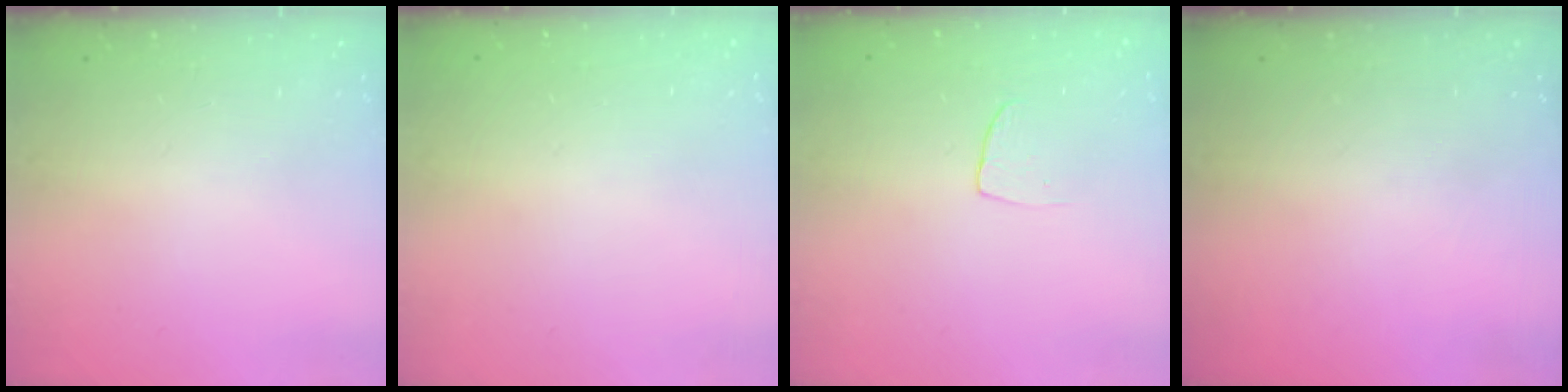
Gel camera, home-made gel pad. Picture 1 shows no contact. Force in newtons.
{"total": 0.0}
{"total": 3.3, "press": 3.3, "slide": 0.2}
{"total": 0.0}